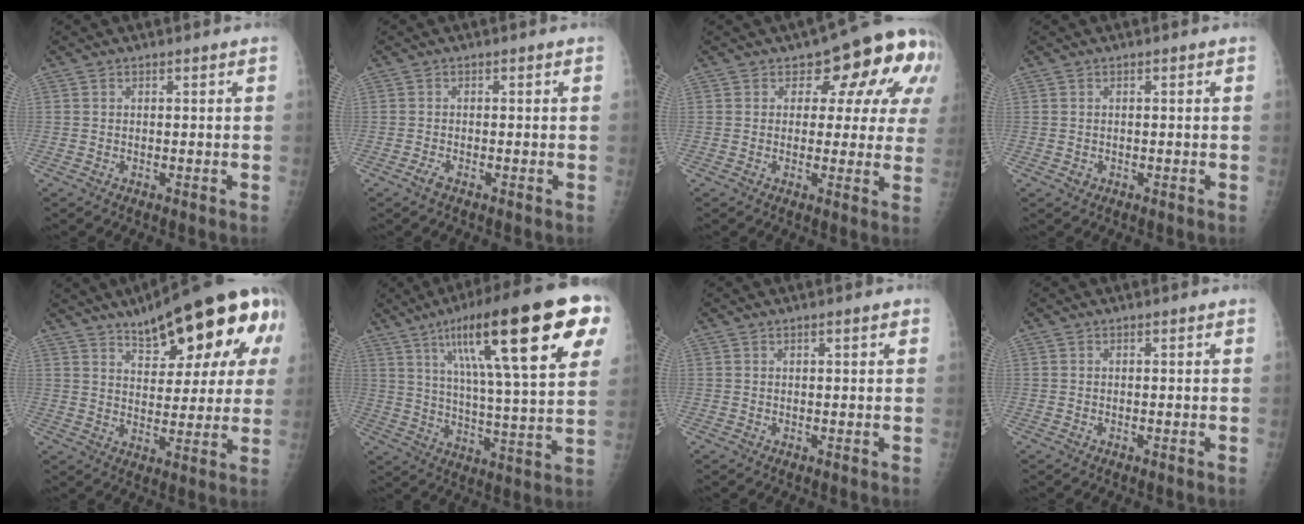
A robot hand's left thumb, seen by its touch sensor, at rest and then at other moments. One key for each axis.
{"total": 1.2, "fx": -0.9, "fy": 0.2, "fz": 0.7, "tx": -0.020, "ty": -0.001, "tz": -0.020}
{"total": 12.9, "fx": 4.9, "fy": 7.5, "fz": 9.3, "tx": -0.057, "ty": -0.011, "tz": 0.047}
{"total": 0.7, "fx": -0.3, "fy": 0.7, "fz": 0.1, "tx": 0.005, "ty": 0.002, "tz": -0.002}
{"total": 20.6, "fx": 10.3, "fy": 7.4, "fz": 16.2, "tx": -0.195, "ty": -0.018, "tz": 0.143}
{"total": 28.2, "fx": 12.9, "fy": 5.6, "fz": 24.4, "tx": -0.364, "ty": -0.006, "tz": 0.199}
{"total": 1.4, "fx": 0.7, "fy": 0.3, "fz": 1.2, "tx": -0.017, "ty": 0.001, "tz": 0.009}
{"total": 0.0}